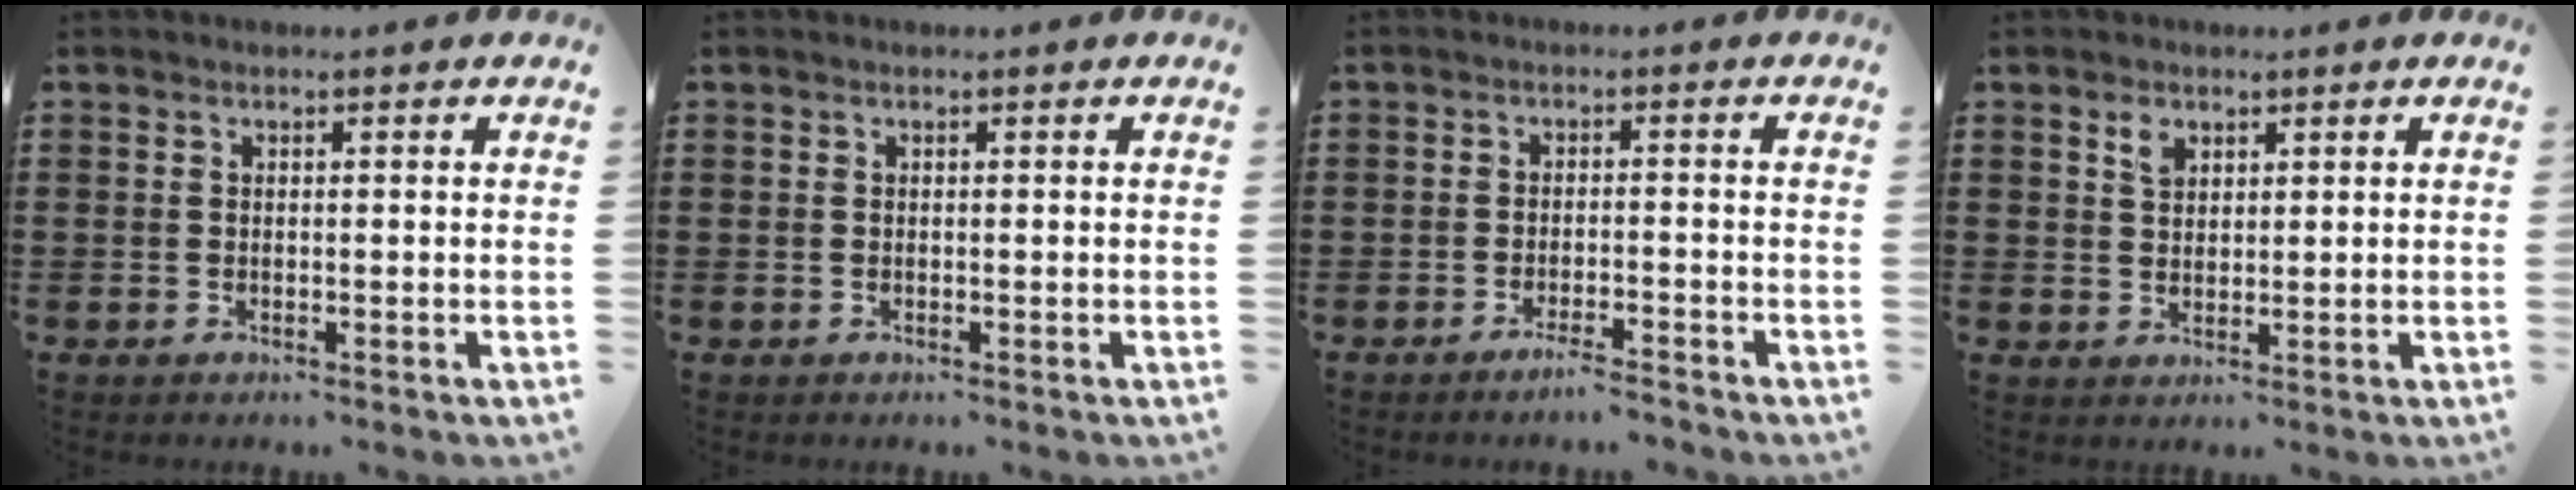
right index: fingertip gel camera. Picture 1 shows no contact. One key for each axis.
{"total": 0.0}
{"total": 2.6, "fx": -2.2, "fy": 0.0, "fz": 1.3, "tx": -0.021, "ty": 0.003, "tz": -0.043}
{"total": 2.3, "fx": 1.5, "fy": 1.4, "fz": 1.0, "tx": -0.017, "ty": 0.000, "tz": 0.026}